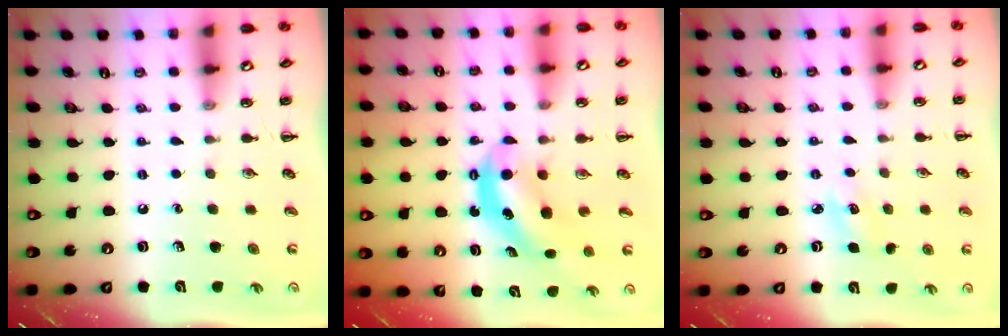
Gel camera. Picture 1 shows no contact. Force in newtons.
{"total": 6.3, "press": 6.2, "slide": 0.6}
{"total": 4.2, "press": 4.0, "slide": 1.3}